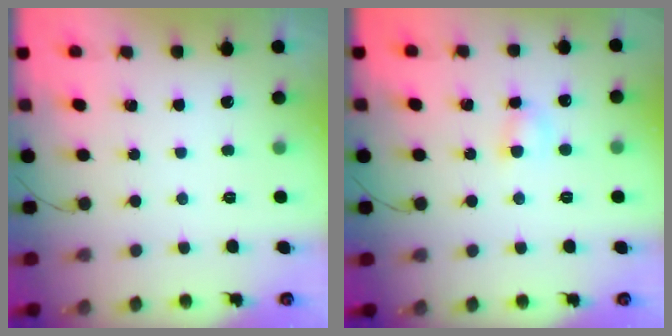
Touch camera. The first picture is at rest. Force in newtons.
{"total": 3.6, "press": 3.3, "slide": 1.5}